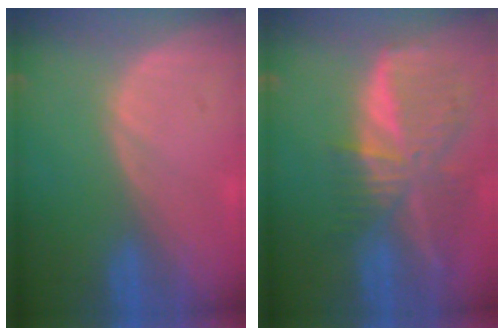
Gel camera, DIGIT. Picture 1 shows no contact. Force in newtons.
{"total": 9.5, "press": 8.3, "slide": 4.6}